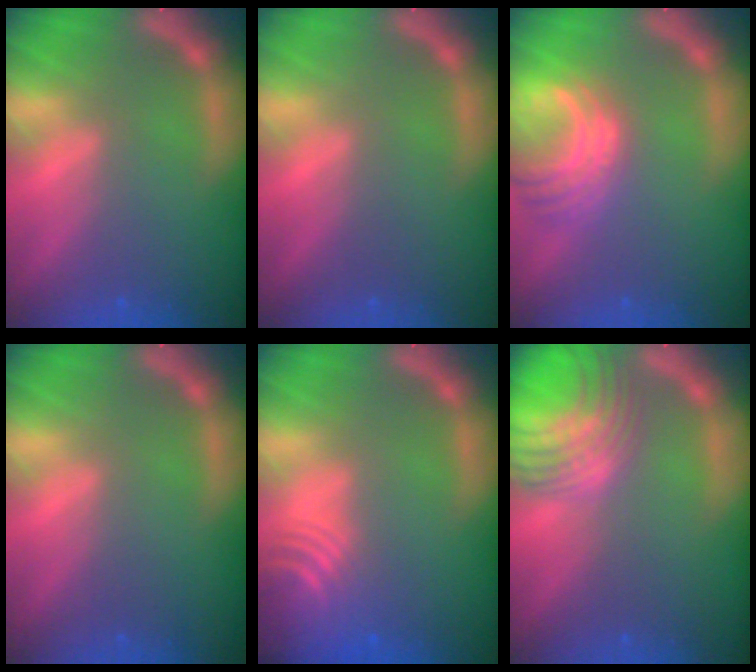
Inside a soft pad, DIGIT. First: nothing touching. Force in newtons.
{"total": 0.0}
{"total": 6.0}
{"total": 0.0}
{"total": 8.6}
{"total": 10.1}